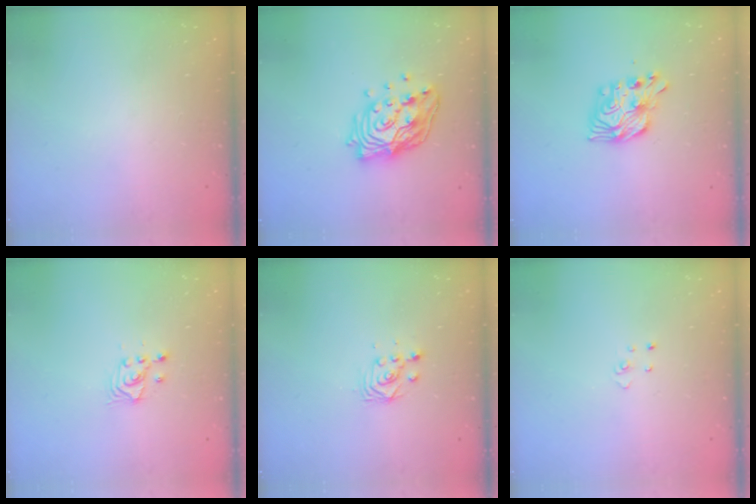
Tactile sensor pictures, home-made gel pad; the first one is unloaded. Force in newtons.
{"total": 17.6, "press": 17.0, "slide": 4.2}
{"total": 11.6, "press": 11.6, "slide": 0.3}
{"total": 3.8, "press": 3.8, "slide": 0.4}
{"total": 3.0, "press": 3.0, "slide": 0.2}
{"total": 2.7, "press": 2.7, "slide": 0.3}